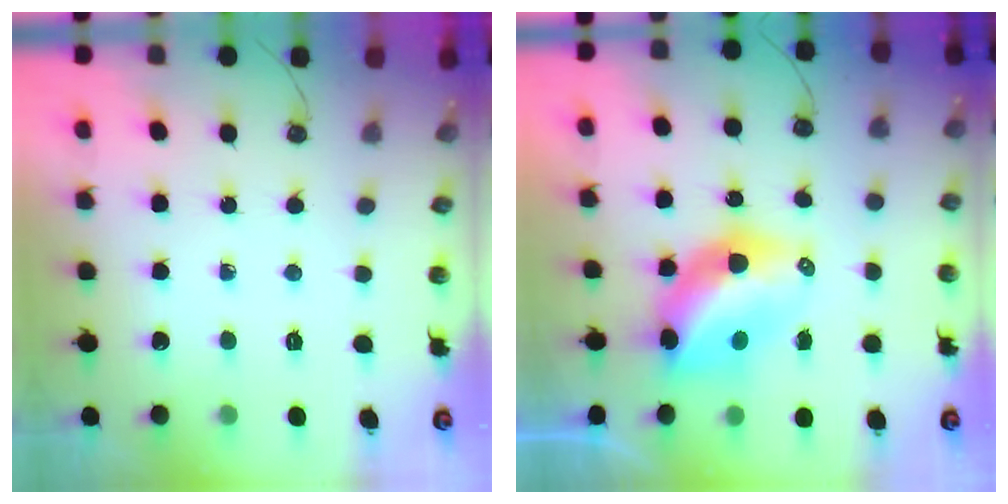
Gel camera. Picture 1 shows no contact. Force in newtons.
{"total": 9.4, "press": 9.3, "slide": 0.9}